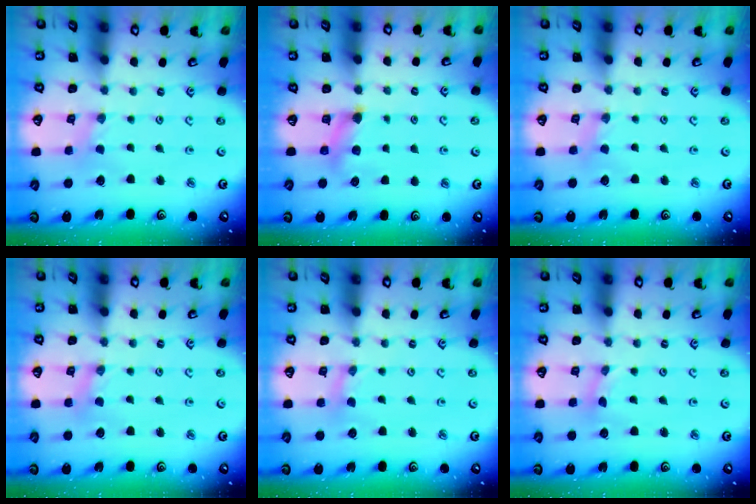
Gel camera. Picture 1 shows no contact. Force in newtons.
{"total": 5.6, "press": 5.6, "slide": 0.6}
{"total": 2.2, "press": 2.2, "slide": 0.4}
{"total": 0.7, "press": 0.7, "slide": 0.2}
{"total": 0.8, "press": 0.8, "slide": 0.2}
{"total": 1.1, "press": 1.1, "slide": 0.1}